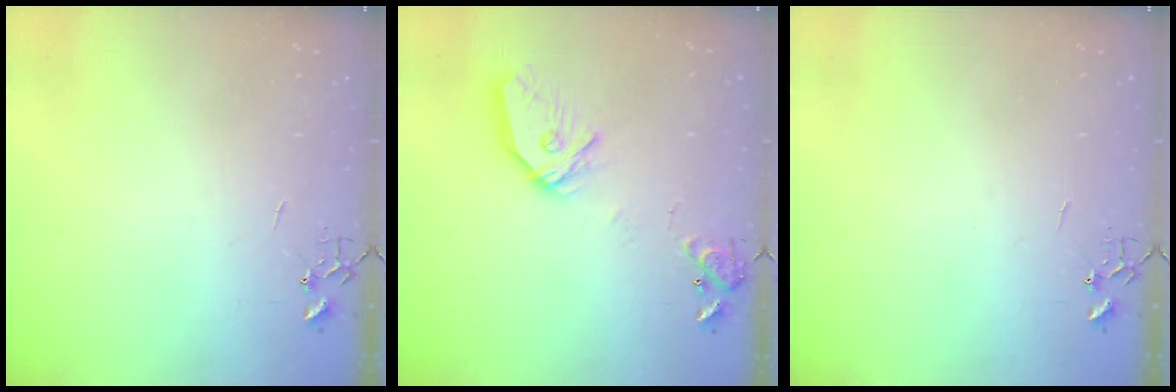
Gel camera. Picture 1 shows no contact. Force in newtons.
{"total": 14.7, "press": 14.6, "slide": 1.9}
{"total": 0.0}